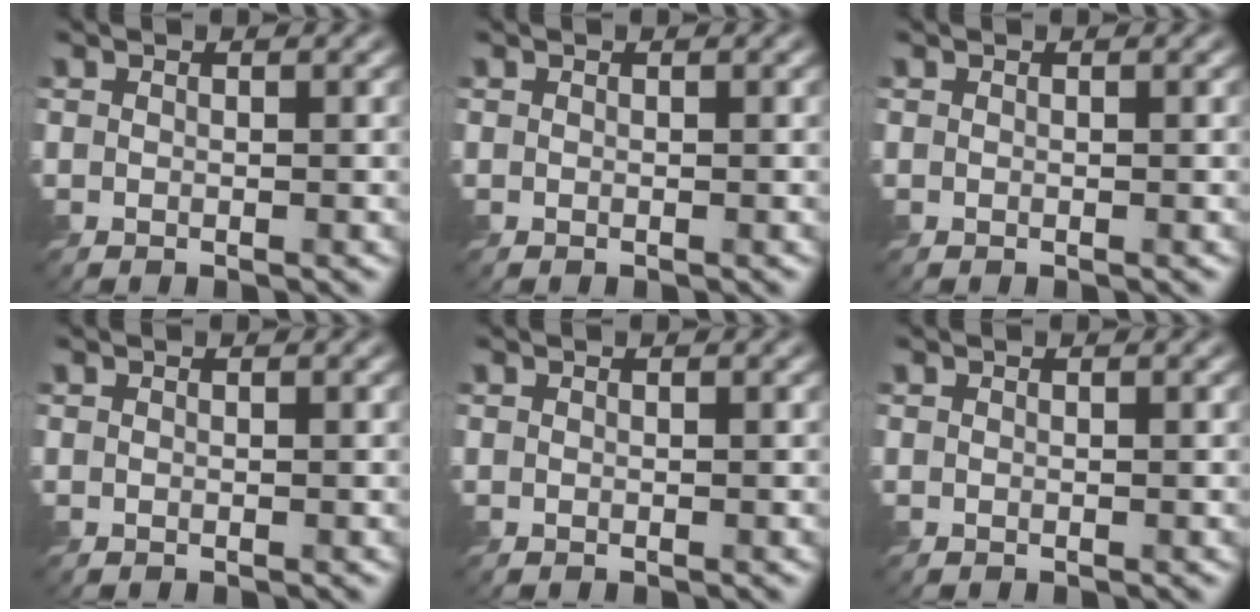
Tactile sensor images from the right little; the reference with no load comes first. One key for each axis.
{"total": 0.0}
{"total": 0.0}
{"total": 0.0}
{"total": 0.0}
{"total": 0.0}